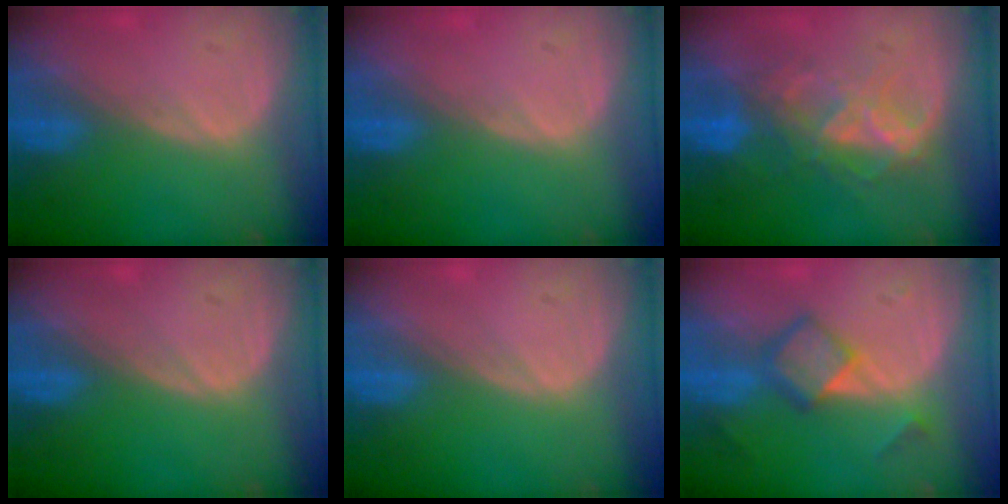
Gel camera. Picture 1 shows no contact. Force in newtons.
{"total": 0.5, "press": 0.0, "slide": 0.5}
{"total": 7.8, "press": 7.1, "slide": 3.1}
{"total": 0.0}
{"total": 0.0}
{"total": 5.9, "press": 5.0, "slide": 3.1}